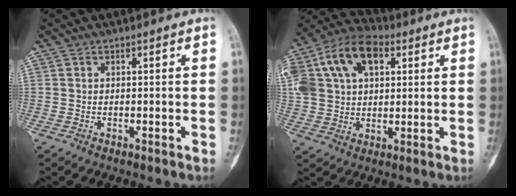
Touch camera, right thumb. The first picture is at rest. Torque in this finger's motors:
{"motor_torque": [-0.31, 3.01, 0.62, -0.26, 0.37]}